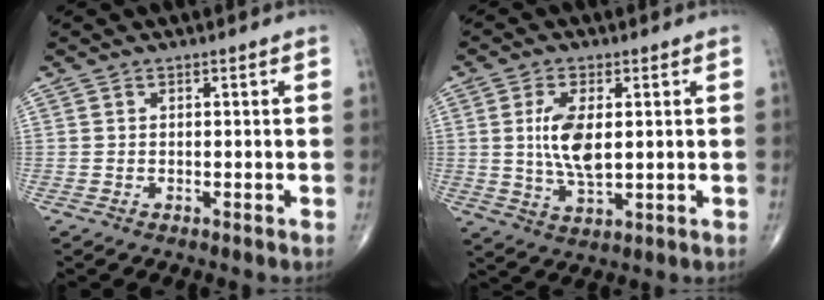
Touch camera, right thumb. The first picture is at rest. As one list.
[{"total": 5.8, "force": [0.9, 2.7, 5.0], "torque": [-0.097, -0.009, 0.019]}]